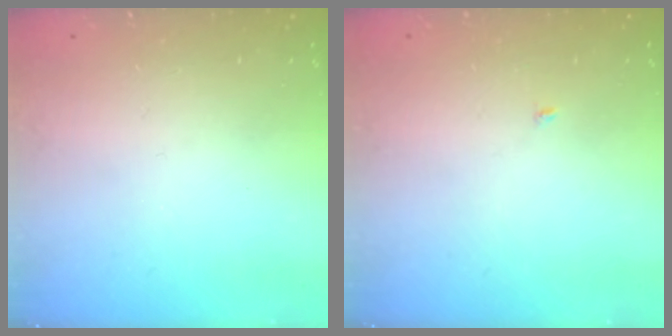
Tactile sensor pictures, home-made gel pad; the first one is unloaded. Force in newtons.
{"total": 1.9, "press": 1.9, "slide": 0.2}